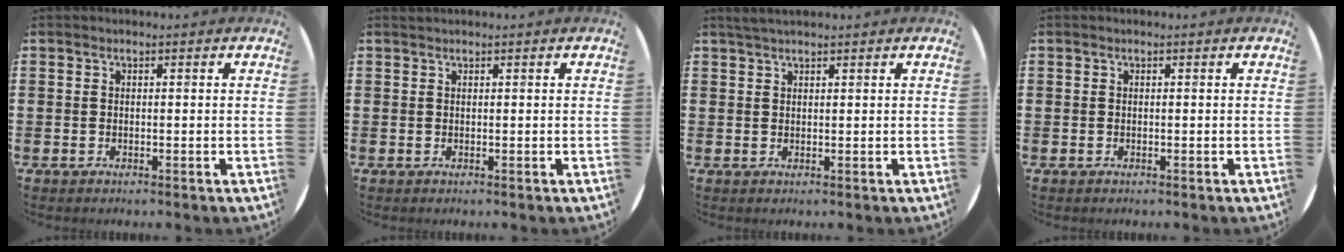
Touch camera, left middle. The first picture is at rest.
{"total": 0.0}
{"total": 1.6, "force": [1.4, 0.1, 0.7], "torque": [-0.014, 0.003, 0.026]}
{"total": 0.0}